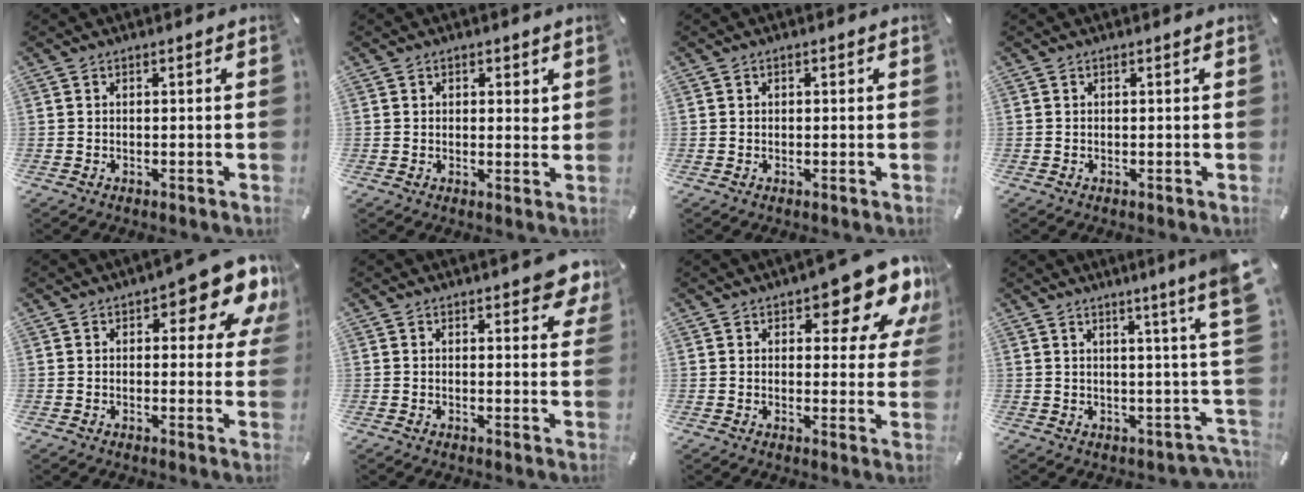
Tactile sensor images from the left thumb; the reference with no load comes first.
{"total": 2.0, "force": [1.0, 1.4, 1.1], "torque": [0.002, -0.006, 0.012]}
{"total": 0.6, "force": [0.1, 0.5, 0.2], "torque": [-0.002, 0.005, 0.000]}
{"total": 0.0}
{"total": 12.5, "force": [6.9, 4.9, 9.2], "torque": [-0.114, -0.044, 0.113]}
{"total": 6.0, "force": [4.3, 2.3, 3.5], "torque": [-0.039, -0.025, 0.072]}
{"total": 13.2, "force": [8.0, 5.6, 8.8], "torque": [-0.095, -0.057, 0.132]}
{"total": 9.2, "force": [4.3, -0.7, 8.1], "torque": [-0.118, -0.044, 0.065]}